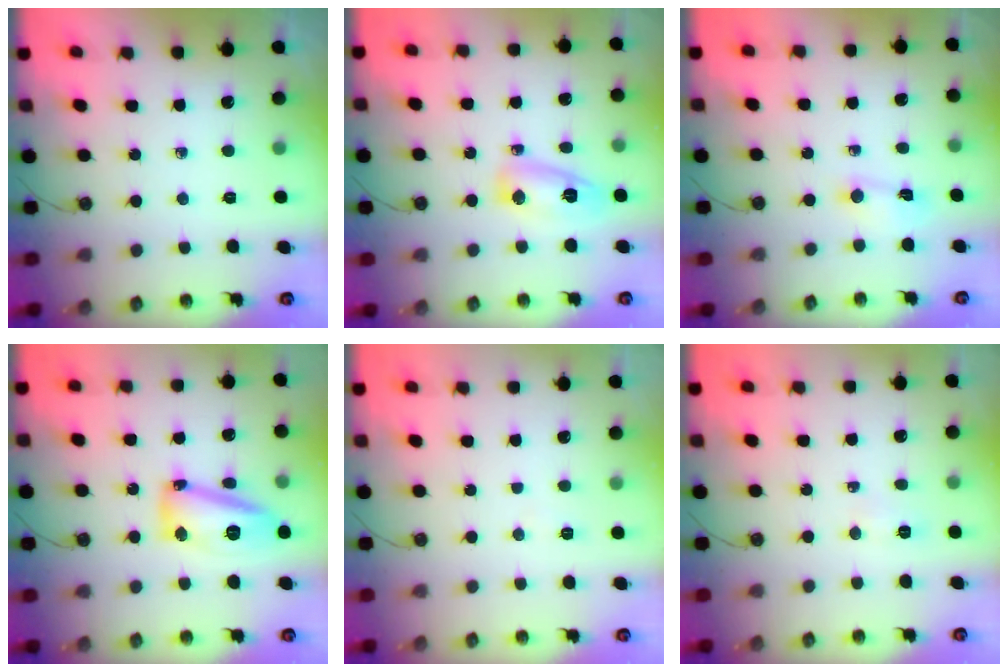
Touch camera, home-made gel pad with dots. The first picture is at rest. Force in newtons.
{"total": 8.3, "press": 8.3, "slide": 0.8}
{"total": 3.5, "press": 3.4, "slide": 0.6}
{"total": 13.8, "press": 13.8, "slide": 1.2}
{"total": 9.9, "press": 3.3, "slide": 9.3}
{"total": 4.3, "press": 4.2, "slide": 0.9}